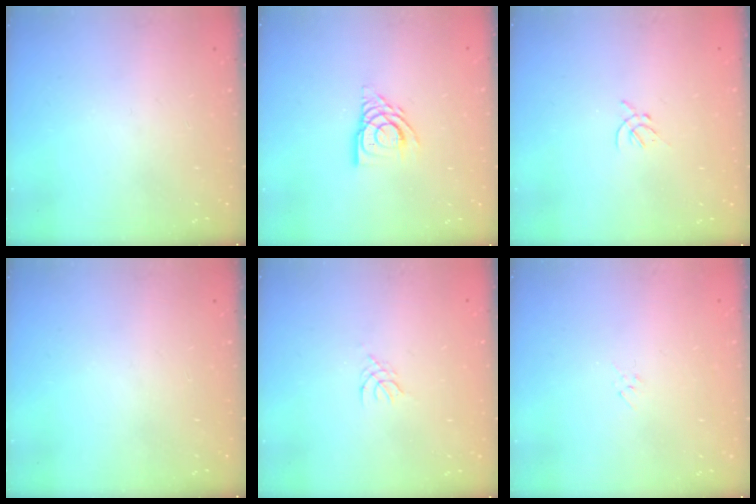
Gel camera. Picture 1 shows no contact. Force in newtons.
{"total": 10.5, "press": 10.4, "slide": 1.3}
{"total": 1.4, "press": 1.3, "slide": 0.5}
{"total": 0.0}
{"total": 1.2, "press": 1.2, "slide": 0.3}
{"total": 2.9, "press": 2.9, "slide": 0.6}